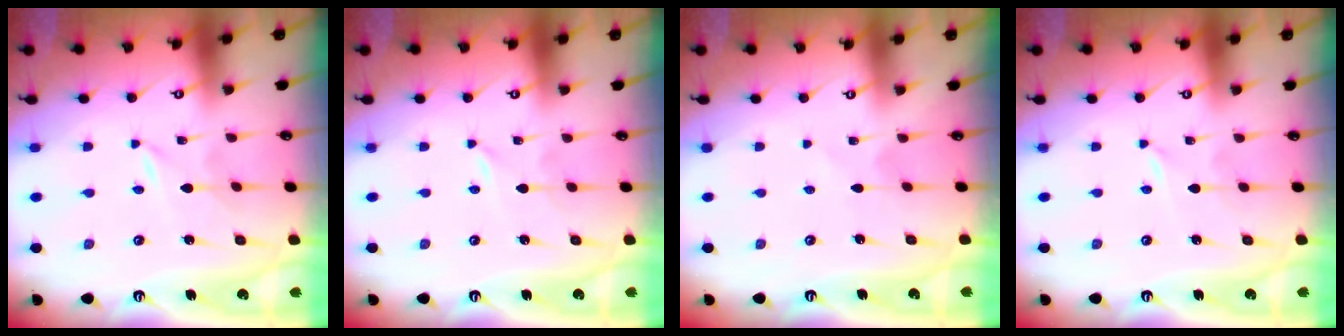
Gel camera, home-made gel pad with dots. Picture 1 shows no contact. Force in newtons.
{"total": 0.0}
{"total": 2.3, "press": 2.3, "slide": 0.2}
{"total": 0.0}